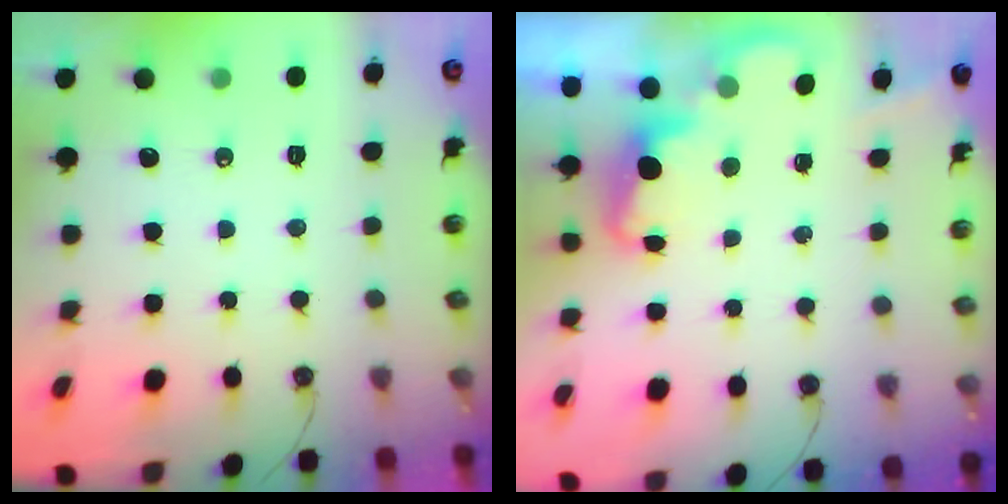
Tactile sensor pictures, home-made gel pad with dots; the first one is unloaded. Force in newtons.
{"total": 2.0, "press": 1.9, "slide": 0.6}